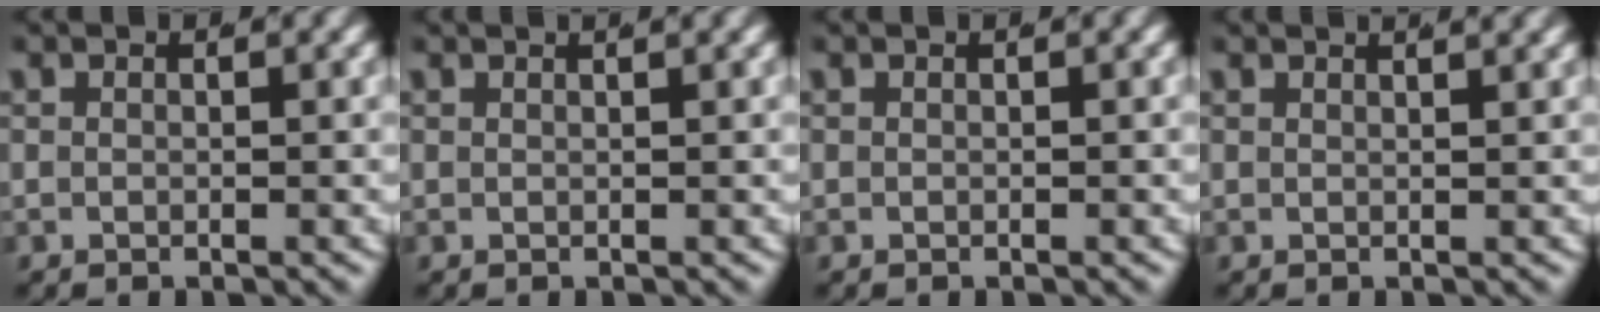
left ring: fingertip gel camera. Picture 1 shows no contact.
{"total": 1.1, "force": [0.8, -0.5, 0.5], "torque": [0.003, 0.006, 0.012]}
{"total": 0.0}
{"total": 1.9, "force": [1.6, -0.3, 0.9], "torque": [-0.004, 0.003, 0.025]}